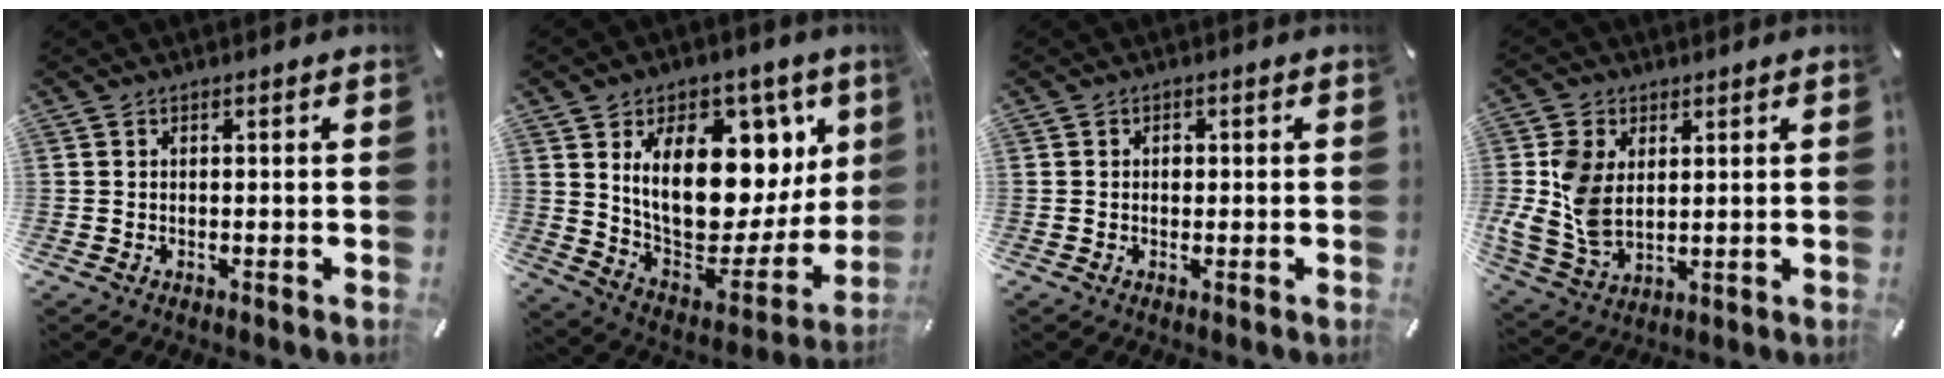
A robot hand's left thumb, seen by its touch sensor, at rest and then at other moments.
{"total": 23.2, "force": [7.4, 14.4, 16.6], "torque": [-0.271, -0.058, 0.133]}
{"total": 1.4, "force": [0.0, 1.2, 0.8], "torque": [-0.010, 0.001, -0.003]}
{"total": 10.5, "force": [1.6, 7.8, 6.8], "torque": [-0.170, 0.002, 0.034]}